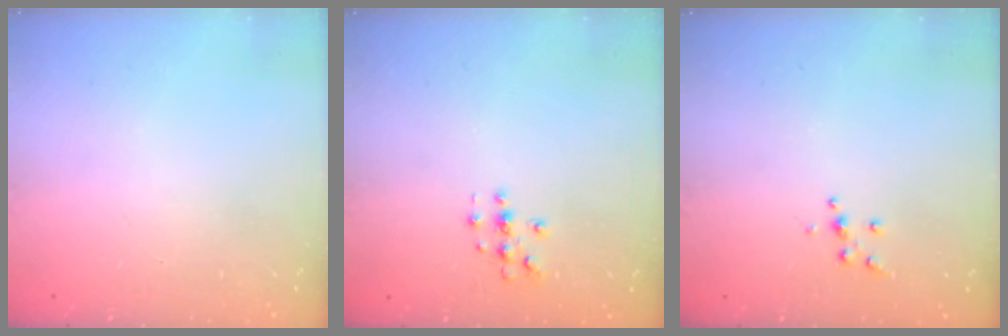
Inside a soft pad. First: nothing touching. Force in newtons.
{"total": 3.0, "press": 3.0, "slide": 0.3}
{"total": 4.8, "press": 4.8, "slide": 0.6}